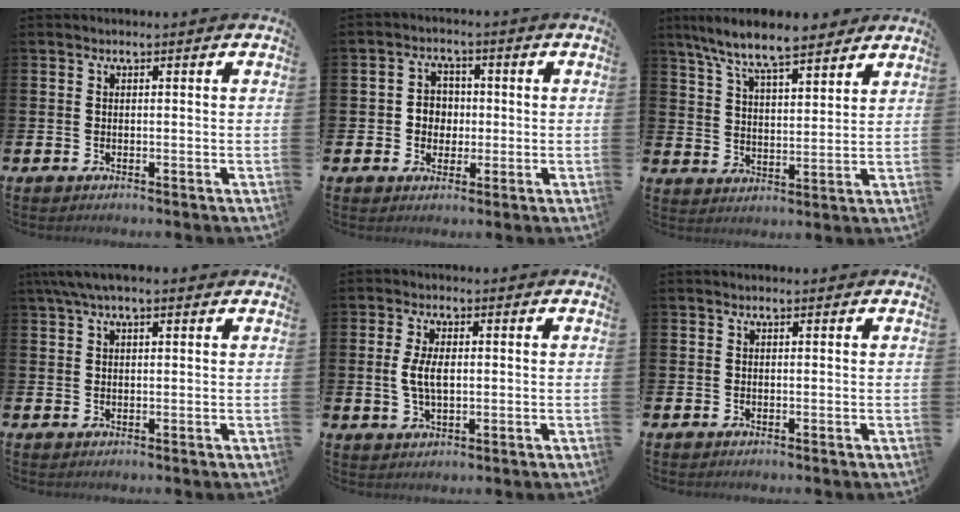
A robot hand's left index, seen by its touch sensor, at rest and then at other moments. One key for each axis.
{"total": 3.5, "fx": 0.2, "fy": 3.4, "fz": 1.0, "tx": -0.020, "ty": 0.006, "tz": -0.005}
{"total": 8.8, "fx": 8.0, "fy": 1.3, "fz": 3.3, "tx": -0.095, "ty": -0.032, "tz": 0.146}
{"total": 3.5, "fx": 2.4, "fy": 1.0, "fz": 2.3, "tx": -0.044, "ty": 0.004, "tz": 0.042}
{"total": 4.3, "fx": 0.4, "fy": 2.2, "fz": 3.7, "tx": -0.077, "ty": 0.004, "tz": 0.003}
{"total": 0.0}